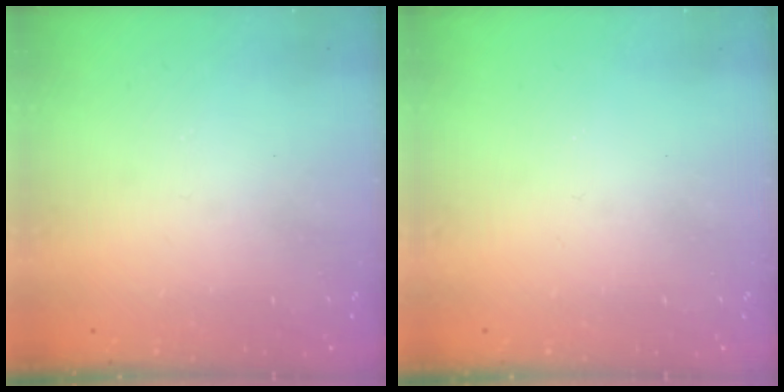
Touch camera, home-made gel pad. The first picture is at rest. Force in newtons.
{"total": 0.0}